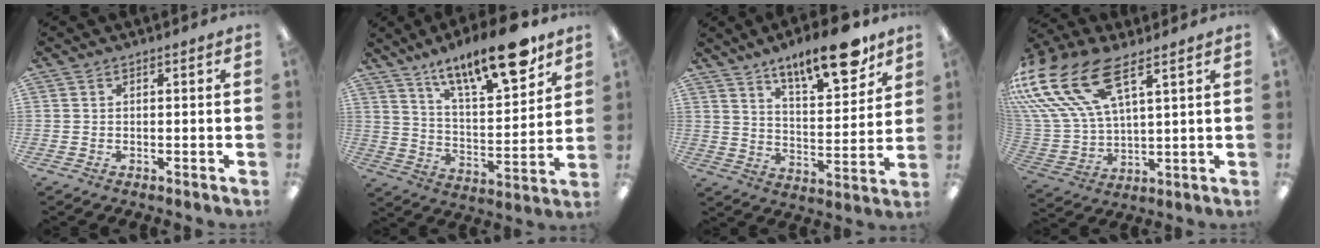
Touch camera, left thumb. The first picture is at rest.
{"total": 18.4, "force": [13.5, 5.4, 11.3], "torque": [-0.169, -0.081, 0.219]}
{"total": 15.8, "force": [11.8, 4.8, 9.4], "torque": [-0.130, -0.071, 0.192]}
{"total": 20.2, "force": [11.9, 9.4, 13.4], "torque": [-0.309, -0.057, 0.217]}